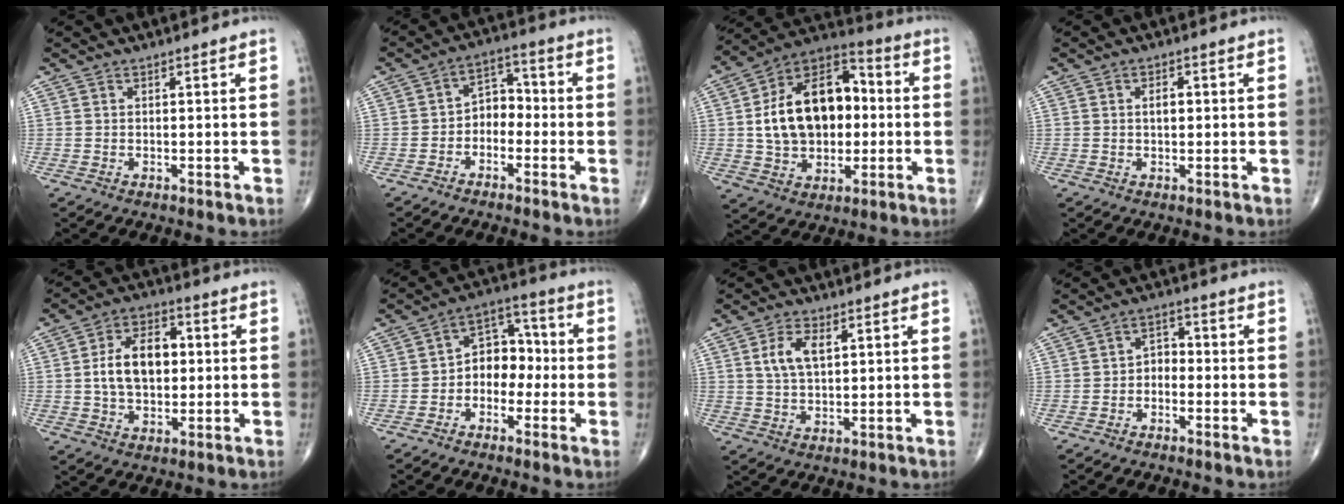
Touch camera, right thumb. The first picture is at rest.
{"total": 5.8, "force": [-1.9, 4.2, 3.4], "torque": [-0.029, 0.036, -0.049]}
{"total": 20.3, "force": [1.1, 13.5, 15.2], "torque": [-0.219, 0.029, 0.018]}
{"total": 2.3, "force": [0.3, 1.4, 1.9], "torque": [-0.028, 0.003, 0.003]}
{"total": 11.6, "force": [0.8, 7.4, 9.0], "torque": [-0.139, 0.015, 0.012]}
{"total": 8.7, "force": [-1.5, 6.5, 5.6], "torque": [-0.047, 0.044, -0.042]}
{"total": 6.2, "force": [2.0, 3.2, 4.9], "torque": [-0.096, -0.003, 0.043]}
{"total": 3.4, "force": [-1.2, 2.4, 2.0], "torque": [-0.015, 0.025, -0.034]}